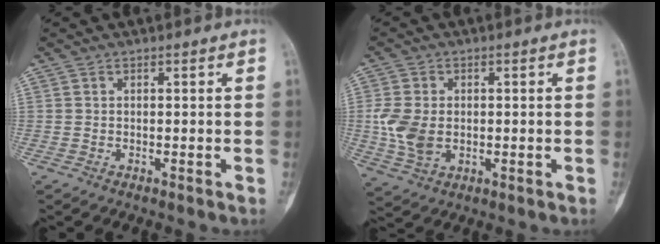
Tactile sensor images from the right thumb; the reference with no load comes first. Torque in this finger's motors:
{"motor_torque": [1.27, 1.19, 1.17, -0.10, 0.25]}